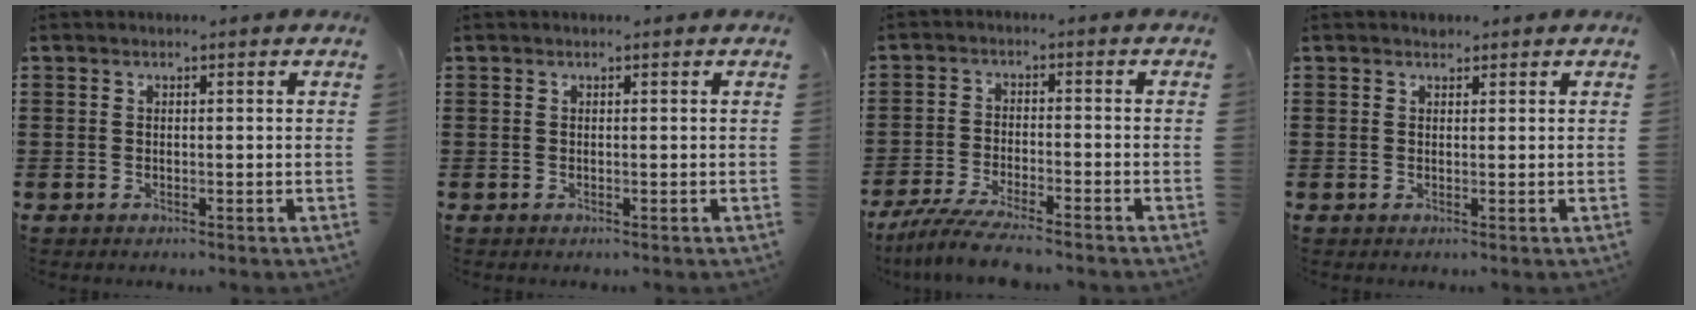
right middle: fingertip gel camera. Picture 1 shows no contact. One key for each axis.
{"total": 0.0}
{"total": 5.9, "fx": -5.4, "fy": 0.2, "fz": 2.5, "tx": -0.066, "ty": -0.015, "tz": -0.105}
{"total": 1.0, "fx": 0.8, "fy": 0.5, "fz": -0.1, "tx": 0.008, "ty": -0.003, "tz": 0.015}